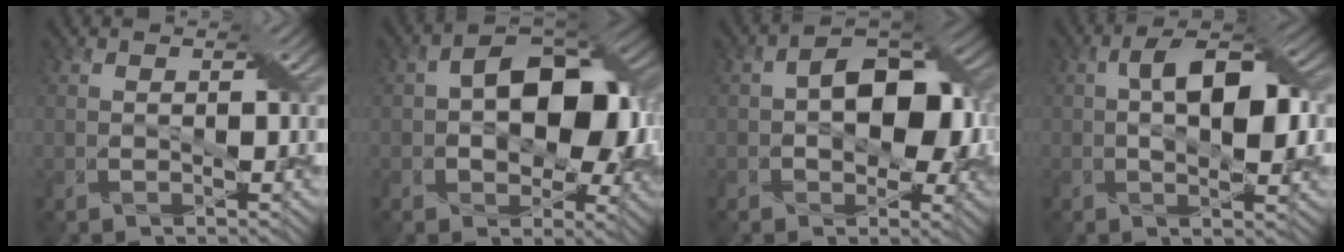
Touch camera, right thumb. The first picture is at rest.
{"total": 12.1, "force": [1.0, 7.4, 9.5], "torque": [-0.139, 0.008, 0.010]}
{"total": 9.9, "force": [0.2, 6.1, 7.8], "torque": [-0.107, 0.007, -0.006]}
{"total": 8.9, "force": [0.7, 3.9, 8.0], "torque": [-0.129, 0.013, 0.004]}